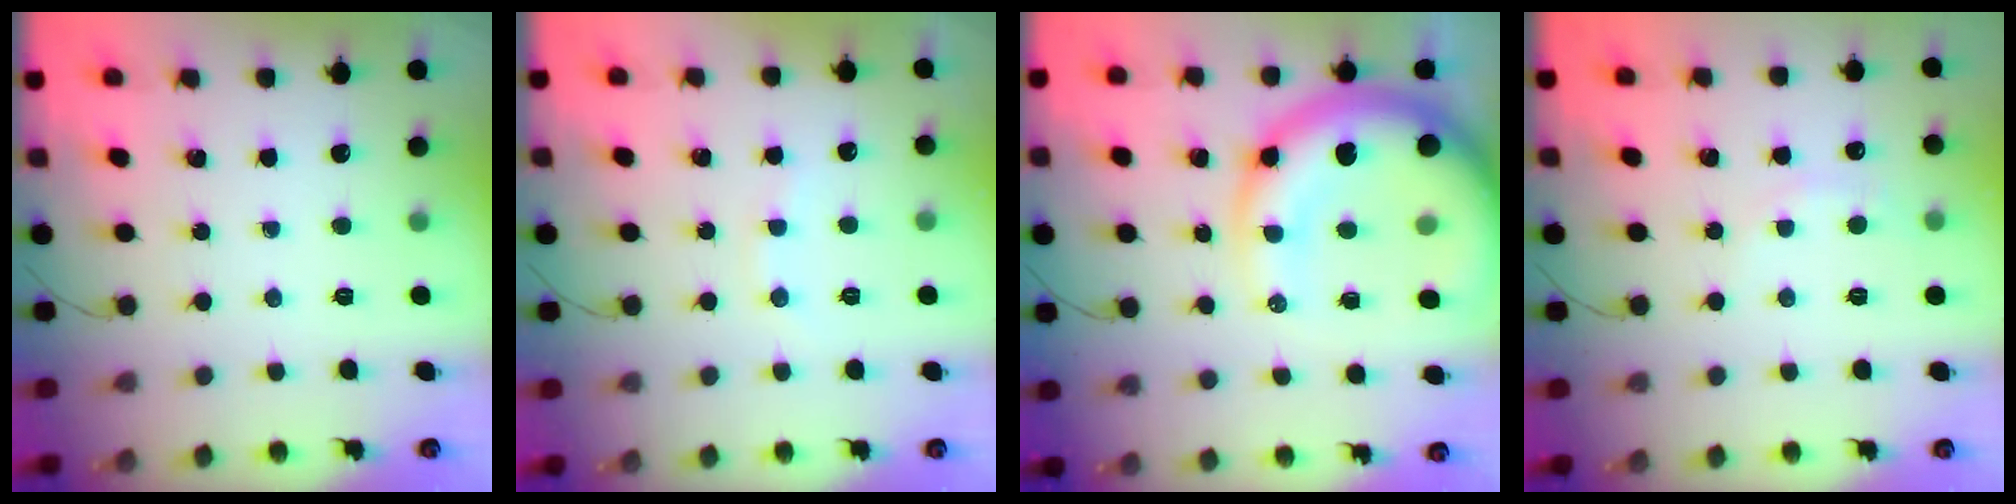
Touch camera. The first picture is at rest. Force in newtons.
{"total": 6.0, "press": 5.9, "slide": 1.3}
{"total": 20.6, "press": 20.1, "slide": 4.5}
{"total": 3.6, "press": 3.4, "slide": 1.2}